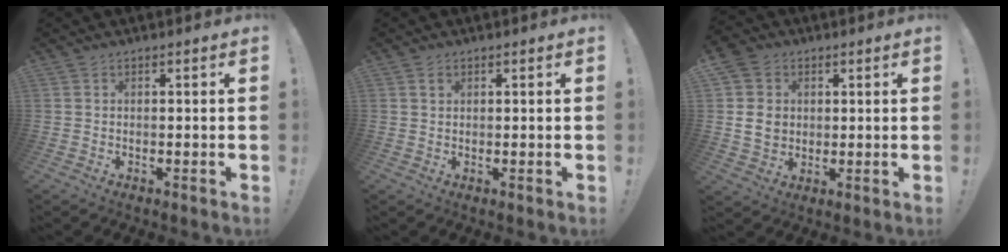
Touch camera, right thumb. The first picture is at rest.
{"total": 1.2, "force": [0.7, 0.9, 0.6], "torque": [-0.003, -0.003, 0.010]}
{"total": 9.0, "force": [1.2, 8.0, 3.9], "torque": [-0.071, -0.005, 0.027]}